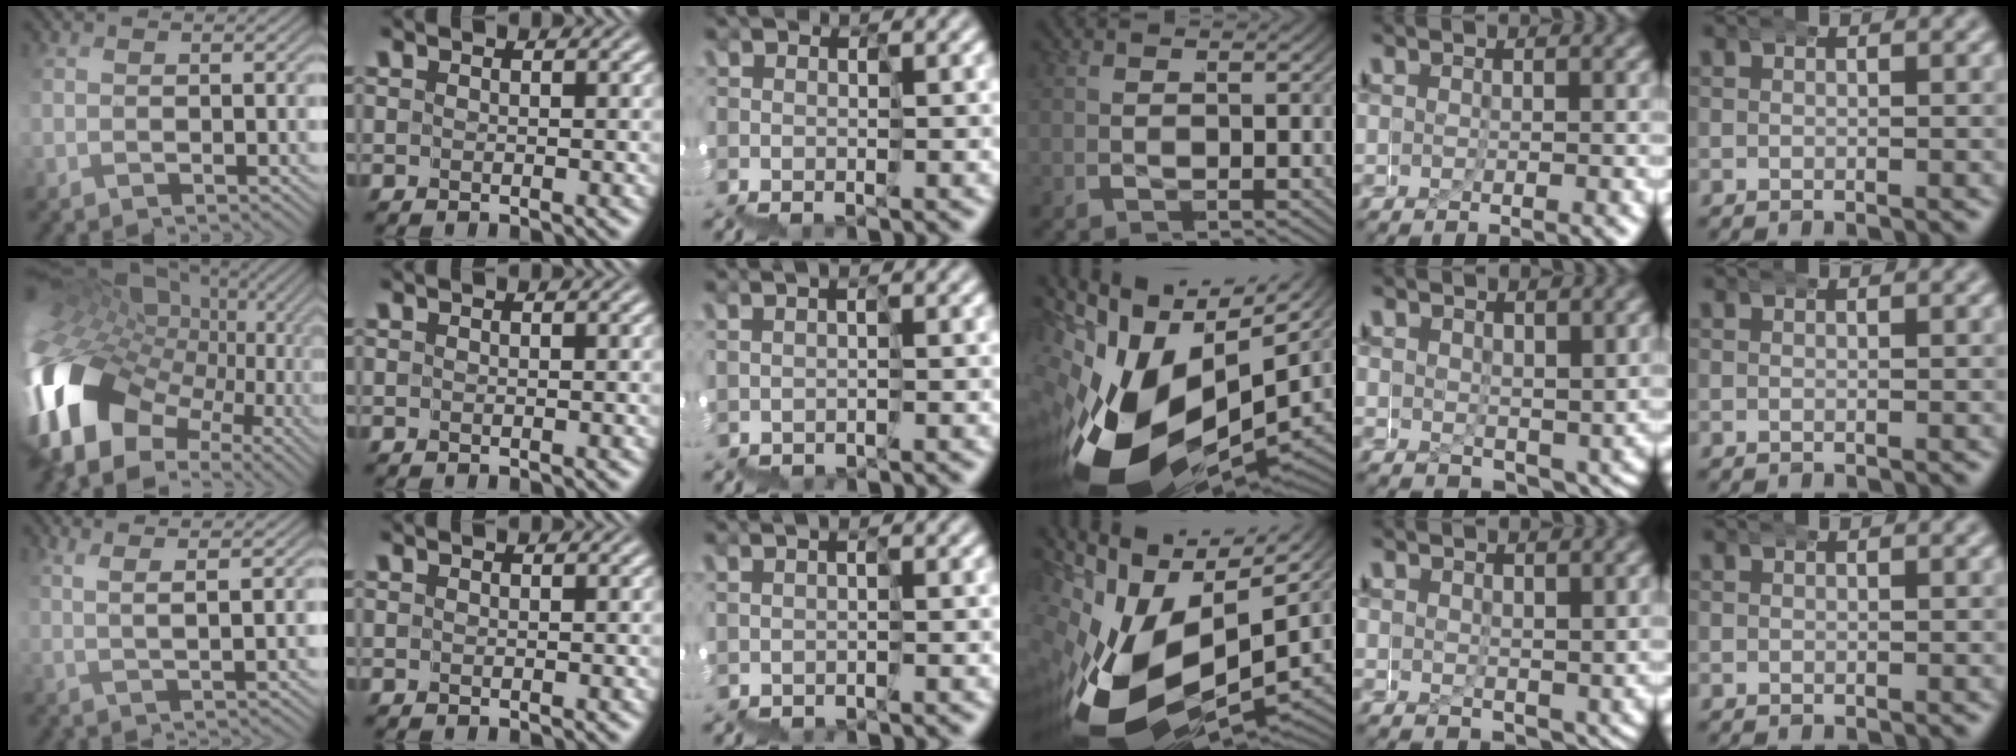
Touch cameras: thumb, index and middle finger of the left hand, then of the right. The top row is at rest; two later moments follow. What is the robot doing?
{"motion": "wrap", "object": "ethernet cable"}